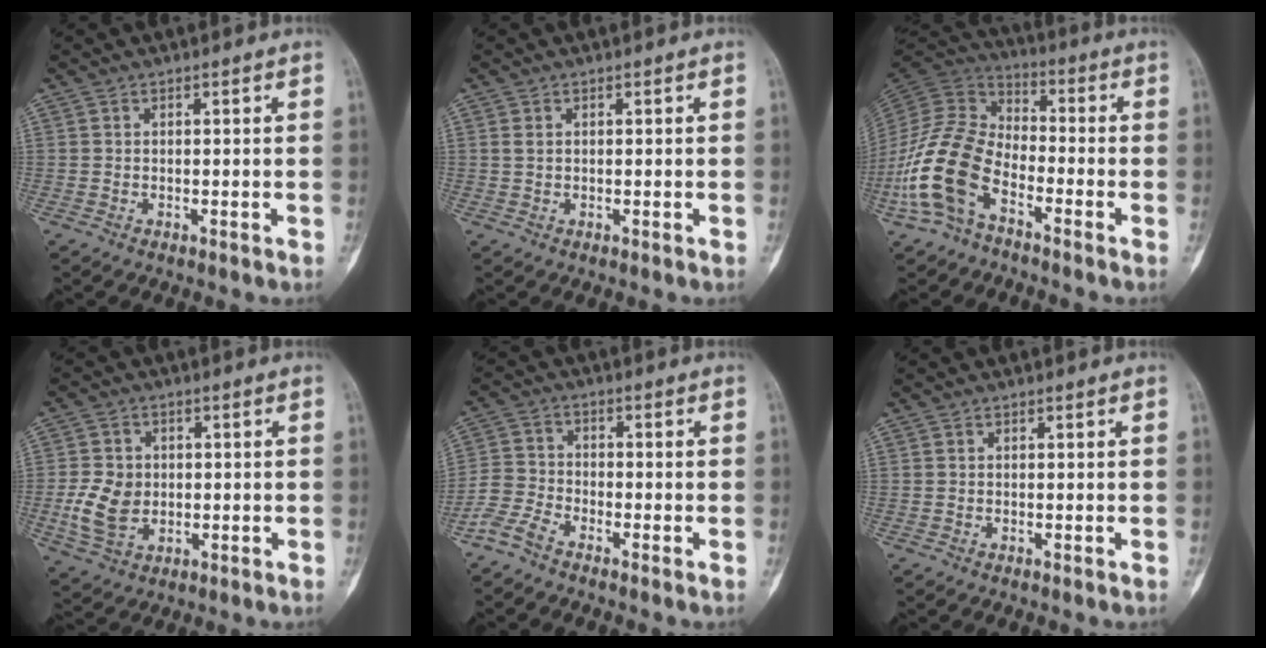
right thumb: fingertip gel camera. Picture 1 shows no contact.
{"total": 1.0, "force": [0.4, 0.7, 0.6], "torque": [-0.015, 0.003, 0.011]}
{"total": 15.4, "force": [-6.8, 8.9, 10.7], "torque": [-0.219, 0.054, -0.145]}
{"total": 8.4, "force": [-0.7, 6.5, 5.3], "torque": [-0.092, -0.001, -0.006]}
{"total": 4.5, "force": [-3.7, 1.7, 1.9], "torque": [-0.042, 0.008, -0.089]}
{"total": 0.0}